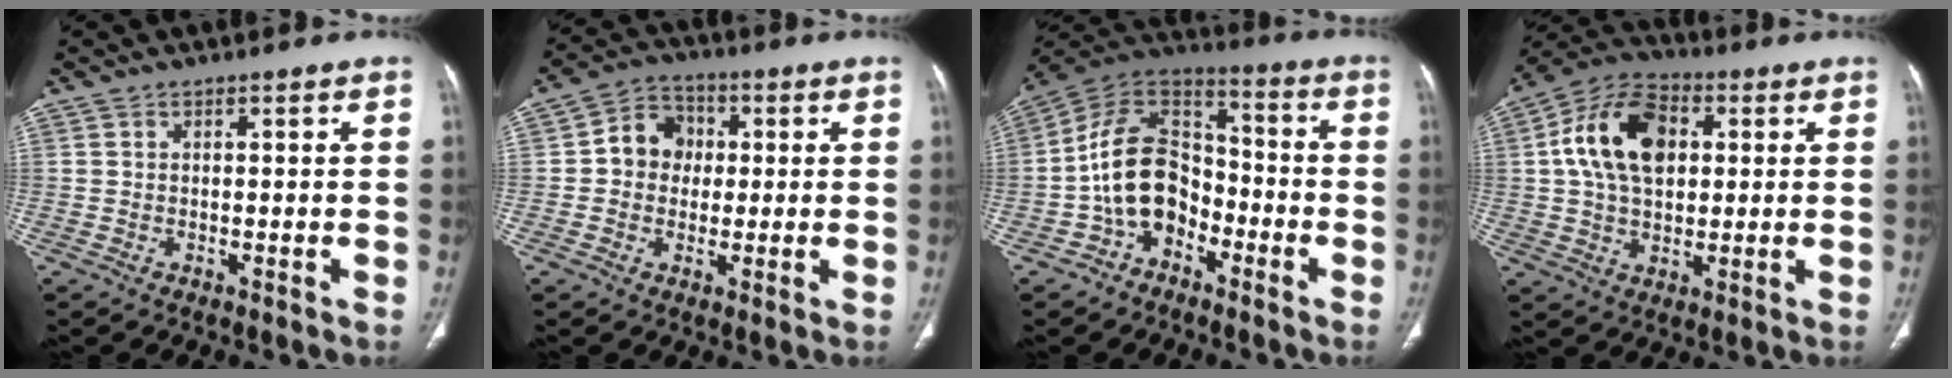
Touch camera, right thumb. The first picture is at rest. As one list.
[{"total": 7.8, "force": [0.5, 6.8, 3.7], "torque": [-0.031, 0.017, -0.003]}, {"total": 14.1, "force": [-5.0, 10.0, 8.5], "torque": [-0.129, 0.066, -0.102]}, {"total": 15.2, "force": [2.9, 9.8, 11.3], "torque": [-0.188, 0.014, 0.043]}]